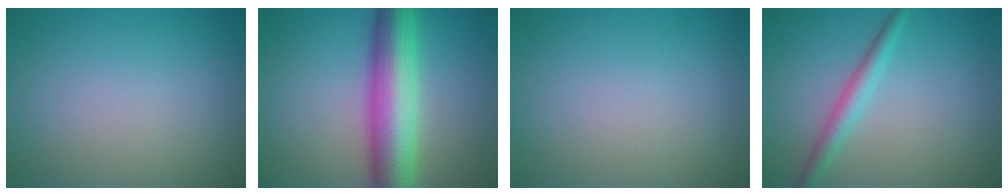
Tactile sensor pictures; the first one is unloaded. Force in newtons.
{"total": 9.3, "press": 9.3, "slide": 0.1}
{"total": 0.0}
{"total": 2.4, "press": 2.4, "slide": 0.1}